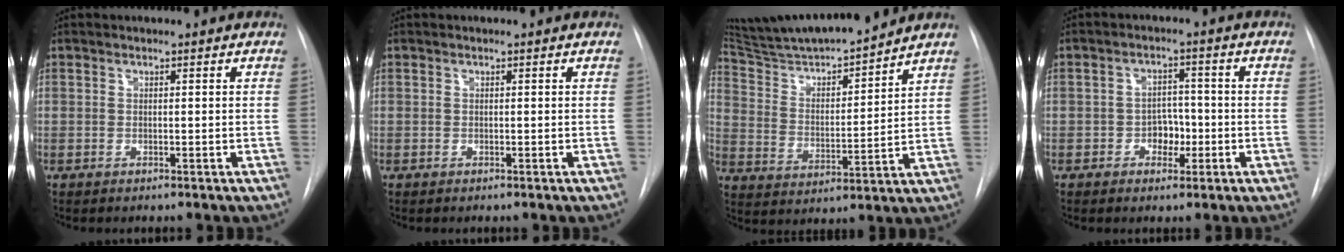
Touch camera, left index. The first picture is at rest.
{"total": 0.0}
{"total": 17.6, "force": [16.2, 0.6, 6.9], "torque": [-0.123, -0.003, 0.277]}
{"total": 3.8, "force": [-1.3, 2.7, 2.3], "torque": [-0.028, 0.006, -0.020]}